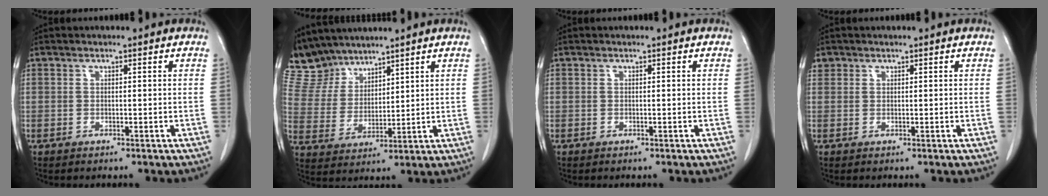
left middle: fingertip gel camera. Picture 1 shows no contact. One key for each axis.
{"total": 8.2, "fx": 7.6, "fy": 3.0, "fz": 0.7, "tx": -0.028, "ty": 0.014, "tz": 0.169}
{"total": 0.0}
{"total": 1.3, "fx": 0.8, "fy": 1.0, "fz": 0.1, "tx": 0.008, "ty": 0.010, "tz": 0.012}